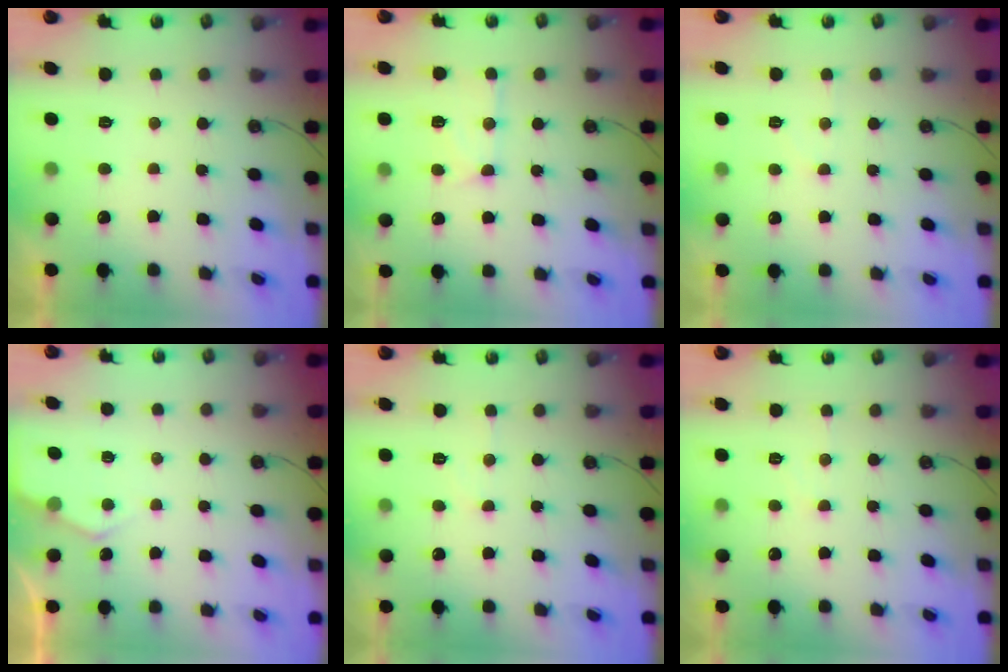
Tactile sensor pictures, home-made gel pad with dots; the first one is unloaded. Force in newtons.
{"total": 12.0, "press": 11.9, "slide": 1.0}
{"total": 4.1, "press": 4.0, "slide": 0.6}
{"total": 4.3, "press": 4.3, "slide": 0.5}
{"total": 5.2, "press": 5.2, "slide": 0.8}
{"total": 5.1, "press": 5.0, "slide": 0.6}